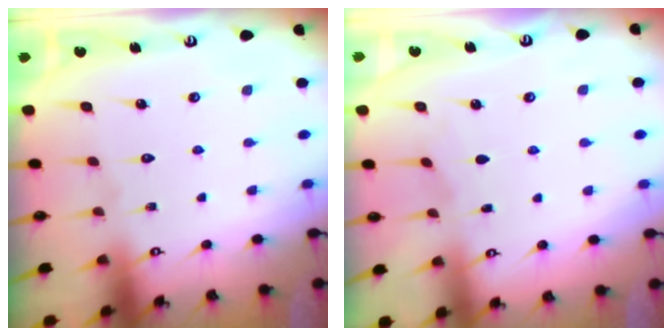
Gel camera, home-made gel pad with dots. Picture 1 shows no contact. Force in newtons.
{"total": 2.4, "press": 2.4, "slide": 0.2}